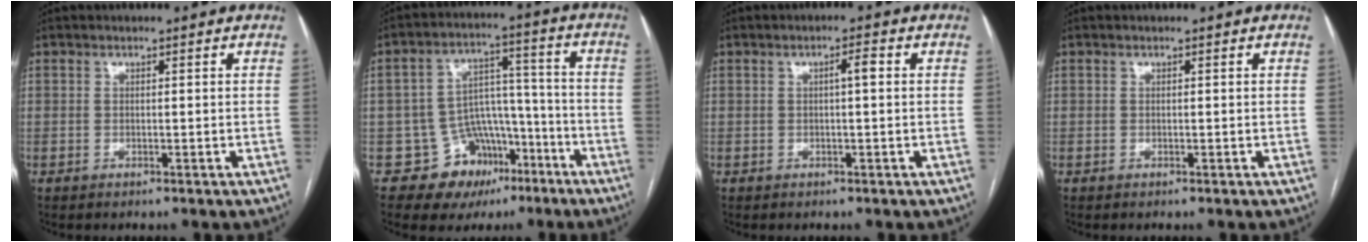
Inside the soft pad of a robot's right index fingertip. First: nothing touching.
{"total": 10.3, "force": [-5.9, 8.1, 2.7], "torque": [-0.022, 0.057, -0.082]}
{"total": 2.0, "force": [0.3, 0.2, 1.9], "torque": [-0.031, 0.004, 0.004]}
{"total": 0.0}